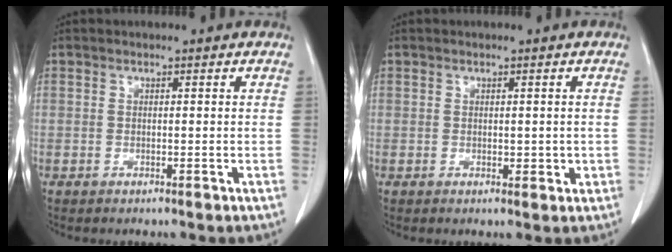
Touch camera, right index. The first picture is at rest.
{"total": 1.6, "force": [0.0, 1.0, 1.2], "torque": [-0.012, -0.002, 0.002]}